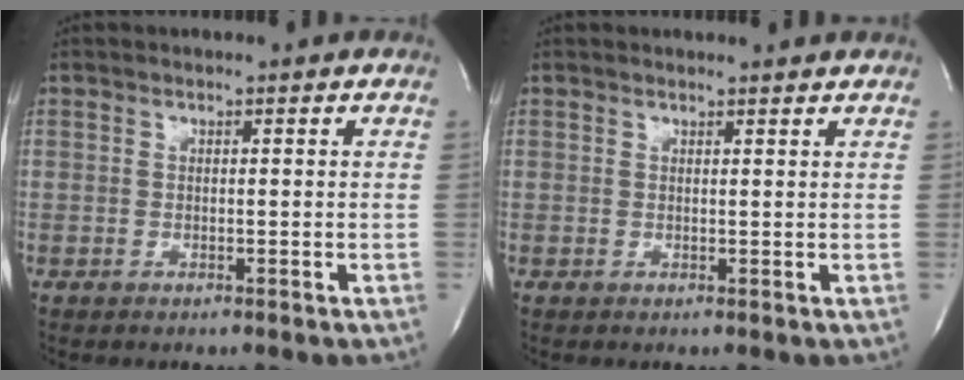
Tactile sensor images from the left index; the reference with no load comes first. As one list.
[{"total": 3.3, "force": [3.2, 0.2, 0.5], "torque": [-0.013, 0.003, 0.032]}]